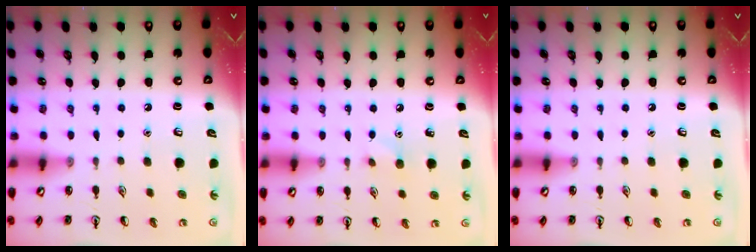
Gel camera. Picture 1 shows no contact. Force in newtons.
{"total": 5.6, "press": 5.3, "slide": 1.7}
{"total": 0.0}